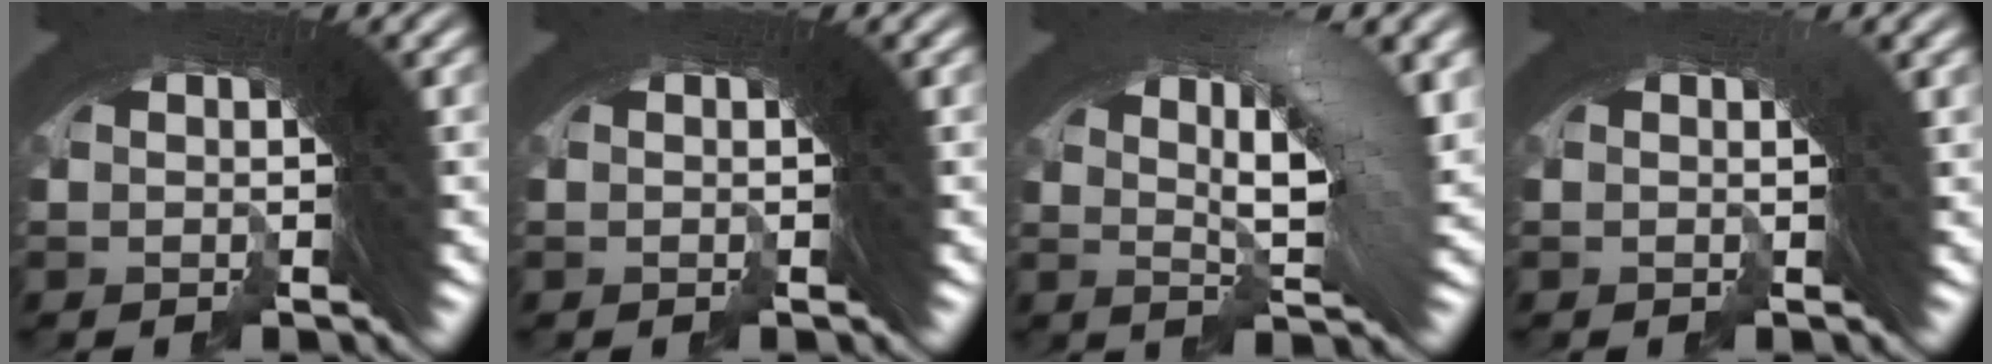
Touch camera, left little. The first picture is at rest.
{"total": 0.0}
{"total": 7.4, "force": [0.9, 3.0, 6.7], "torque": [-0.086, 0.011, 0.002]}
{"total": 0.6, "force": [0.2, 0.0, 0.6], "torque": [-0.011, 0.001, 0.002]}